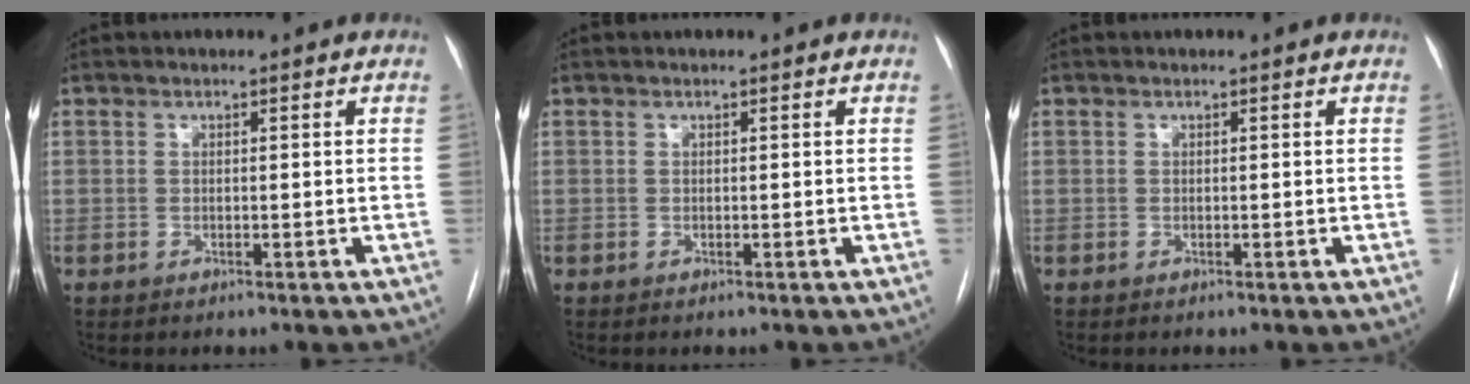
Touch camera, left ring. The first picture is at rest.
{"total": 0.0}
{"total": 0.0}